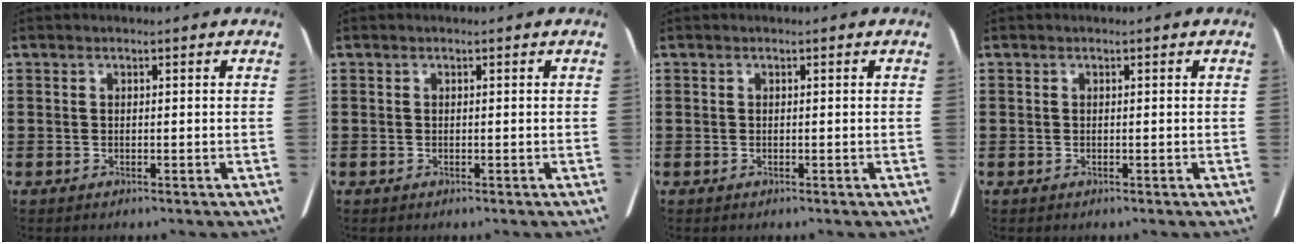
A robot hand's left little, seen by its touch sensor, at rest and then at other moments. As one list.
[{"total": 0.0}, {"total": 0.0}, {"total": 0.0}]